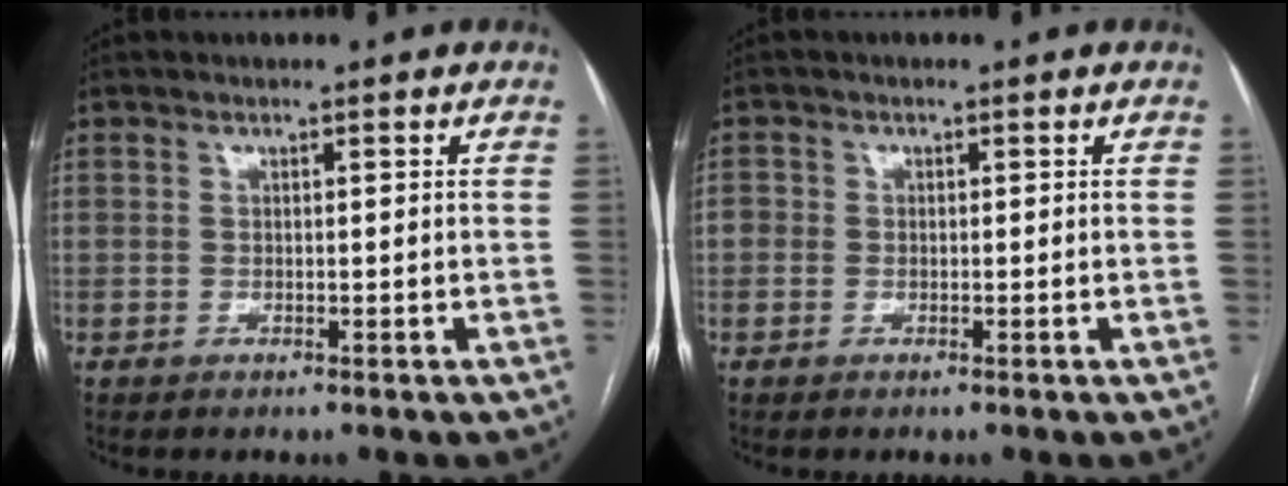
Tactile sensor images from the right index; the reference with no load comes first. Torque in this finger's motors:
{"motor_torque": [0.33, 0.28, 0.12, 0.04]}